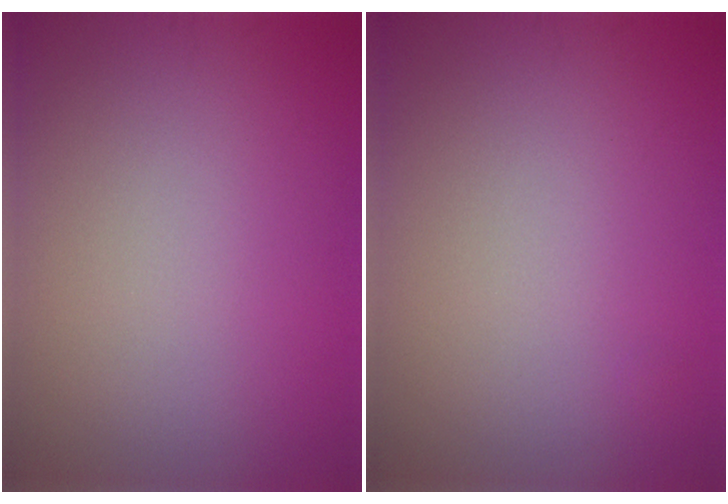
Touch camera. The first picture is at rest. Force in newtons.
{"total": 0.0}